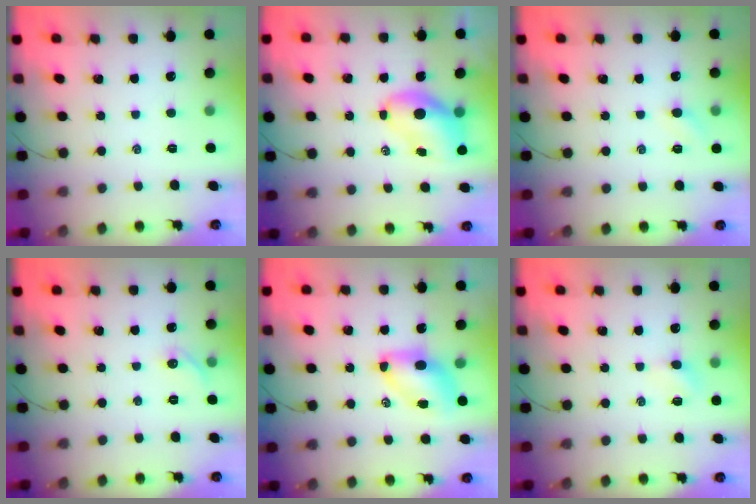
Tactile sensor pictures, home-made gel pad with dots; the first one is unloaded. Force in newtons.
{"total": 7.2, "press": 7.0, "slide": 1.5}
{"total": 4.5, "press": 4.3, "slide": 1.4}
{"total": 4.9, "press": 4.7, "slide": 1.3}
{"total": 7.3, "press": 7.2, "slide": 1.3}
{"total": 3.7, "press": 3.5, "slide": 1.2}